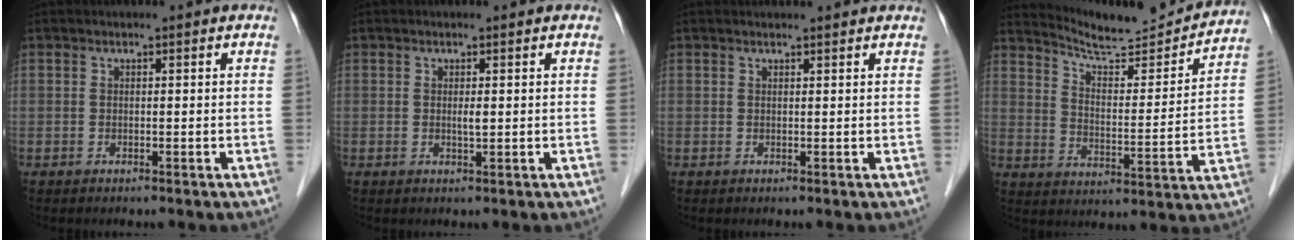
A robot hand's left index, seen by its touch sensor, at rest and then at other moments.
{"total": 0.9, "force": [0.2, 0.1, 0.9], "torque": [-0.020, -0.002, 0.004]}
{"total": 2.6, "force": [2.6, 0.1, 0.5], "torque": [-0.009, 0.010, 0.027]}
{"total": 14.5, "force": [14.2, 0.3, 2.6], "torque": [-0.046, -0.027, 0.205]}